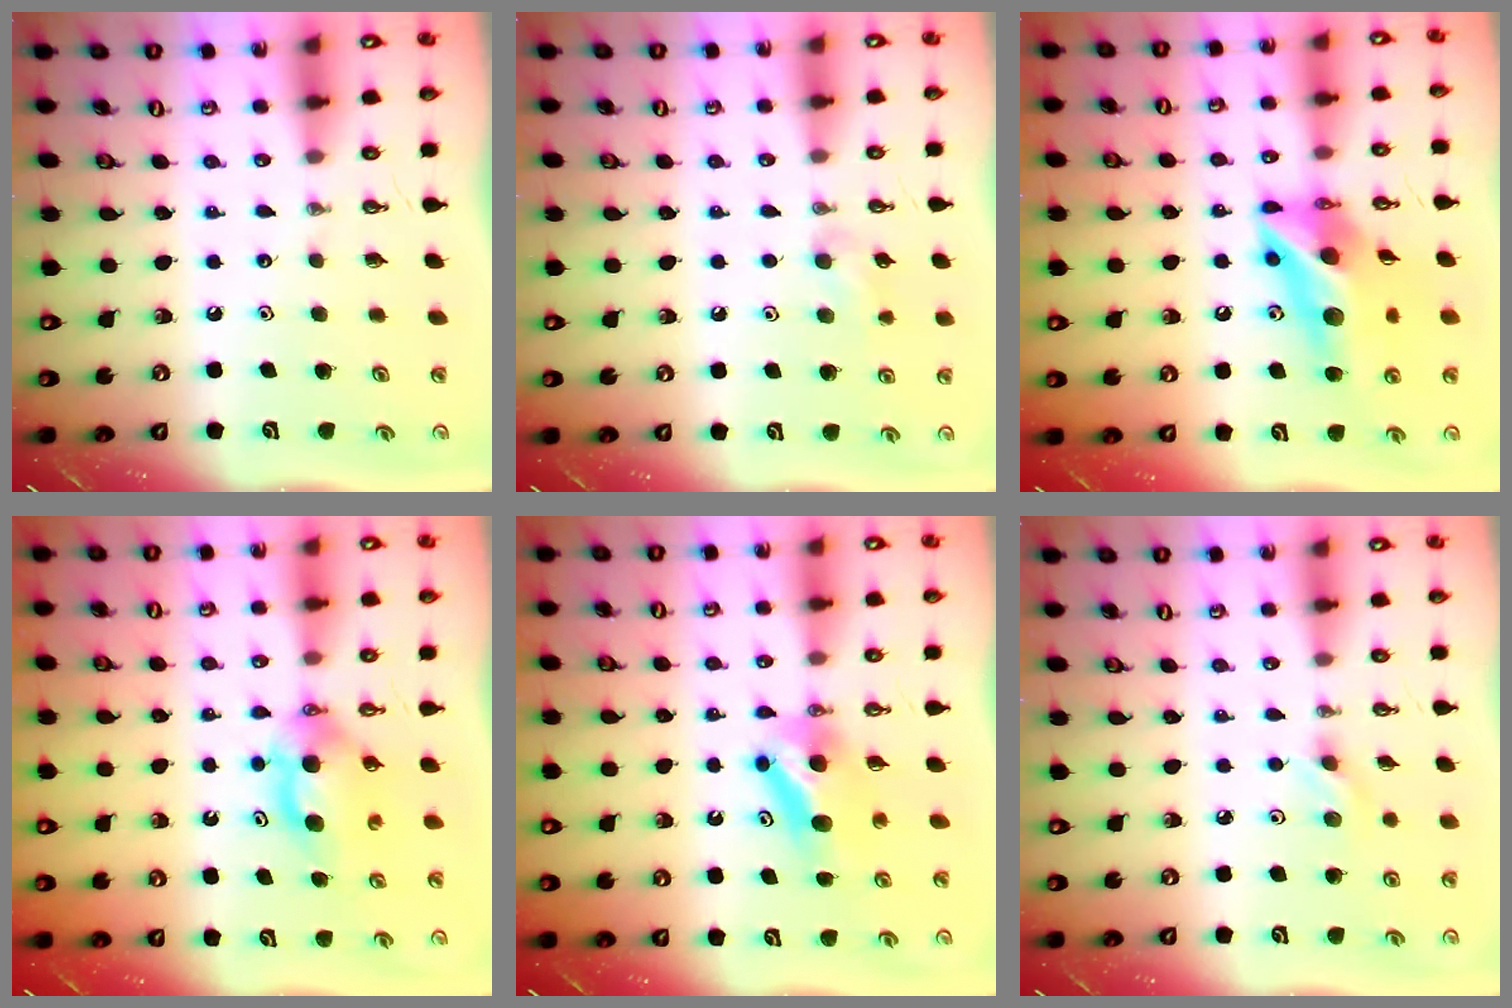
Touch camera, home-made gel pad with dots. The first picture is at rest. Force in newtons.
{"total": 8.2, "press": 7.4, "slide": 3.4}
{"total": 15.3, "press": 15.2, "slide": 1.6}
{"total": 7.5, "press": 5.0, "slide": 5.6}
{"total": 6.8, "press": 6.6, "slide": 1.5}
{"total": 6.5, "press": 6.0, "slide": 2.3}